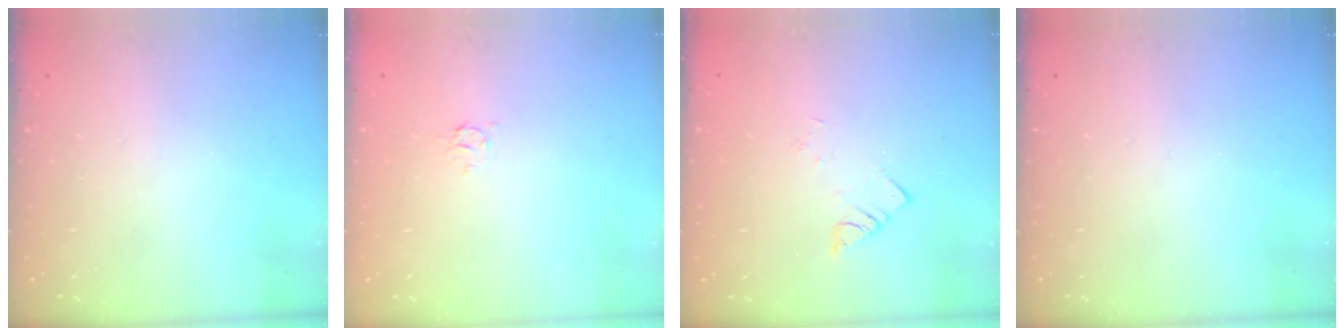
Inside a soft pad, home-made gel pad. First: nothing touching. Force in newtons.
{"total": 3.6, "press": 3.6, "slide": 0.3}
{"total": 1.9, "press": 1.9, "slide": 0.2}
{"total": 0.0}